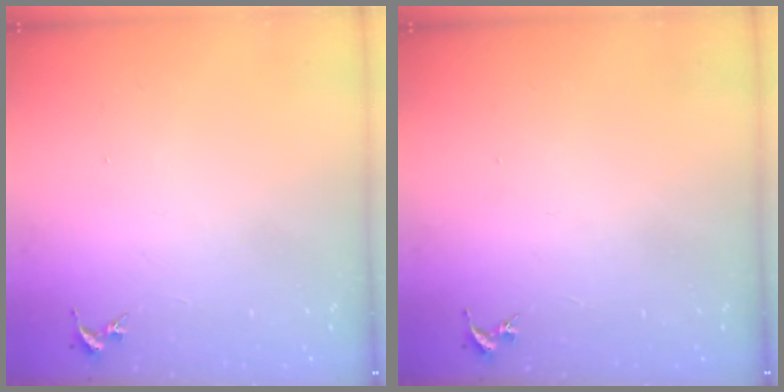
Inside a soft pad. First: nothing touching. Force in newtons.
{"total": 0.0}